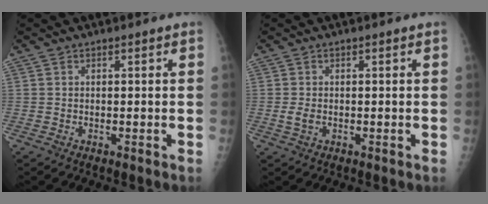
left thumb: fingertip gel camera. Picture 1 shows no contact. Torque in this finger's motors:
{"motor_torque": [-0.43, -0.05, 0.37, 0.06, 0.00]}